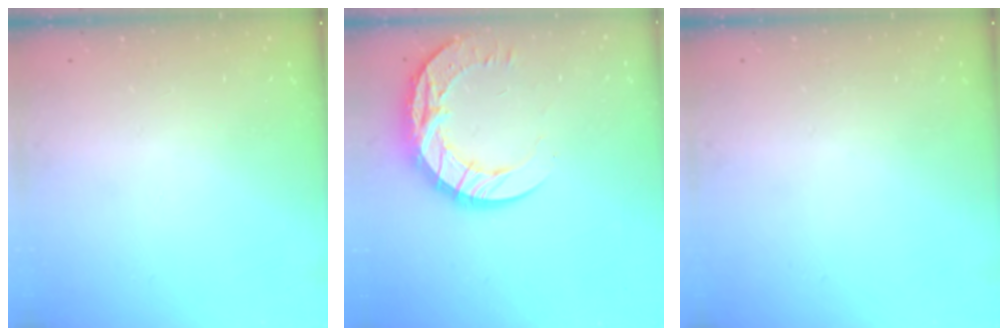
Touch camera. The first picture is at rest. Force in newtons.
{"total": 17.9, "press": 17.8, "slide": 1.4}
{"total": 0.0}